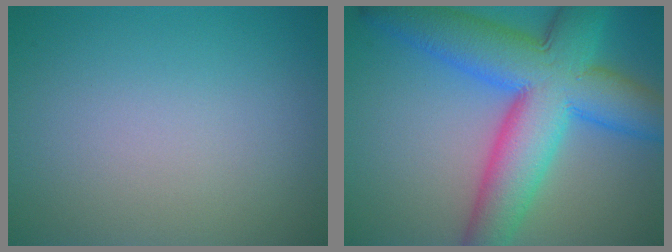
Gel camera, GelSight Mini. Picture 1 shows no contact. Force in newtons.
{"total": 12.4, "press": 12.4, "slide": 0.2}